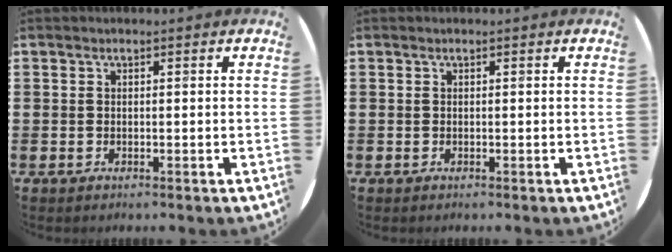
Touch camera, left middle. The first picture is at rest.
{"total": 0.0}